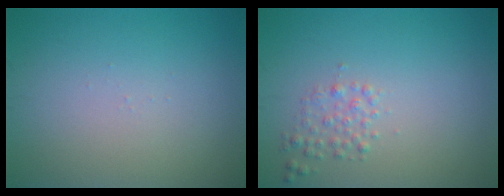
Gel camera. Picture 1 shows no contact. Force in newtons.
{"total": 1.5, "press": 1.5, "slide": 0.0}